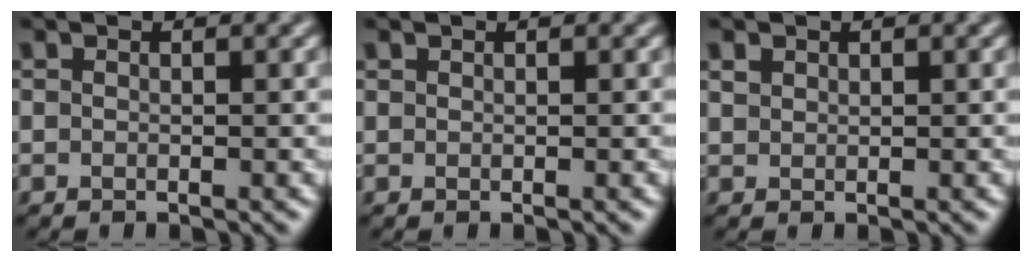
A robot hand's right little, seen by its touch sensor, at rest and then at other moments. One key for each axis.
{"total": 0.0}
{"total": 0.9, "fx": 0.7, "fy": 0.6, "fz": 0.3, "tx": -0.006, "ty": 0.000, "tz": 0.015}